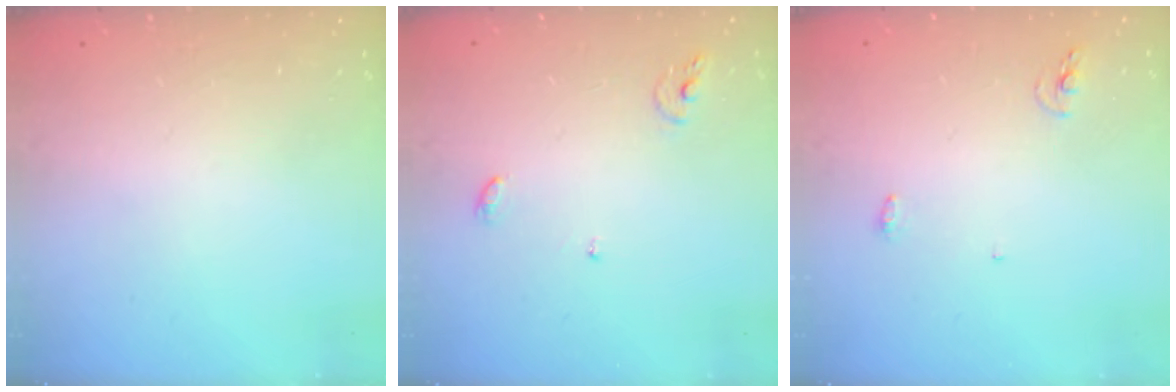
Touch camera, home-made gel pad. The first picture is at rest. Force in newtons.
{"total": 5.4, "press": 5.4, "slide": 0.2}
{"total": 4.5, "press": 4.2, "slide": 1.5}